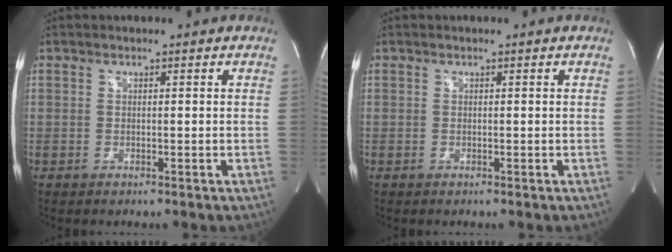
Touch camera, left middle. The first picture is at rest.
{"total": 0.0}